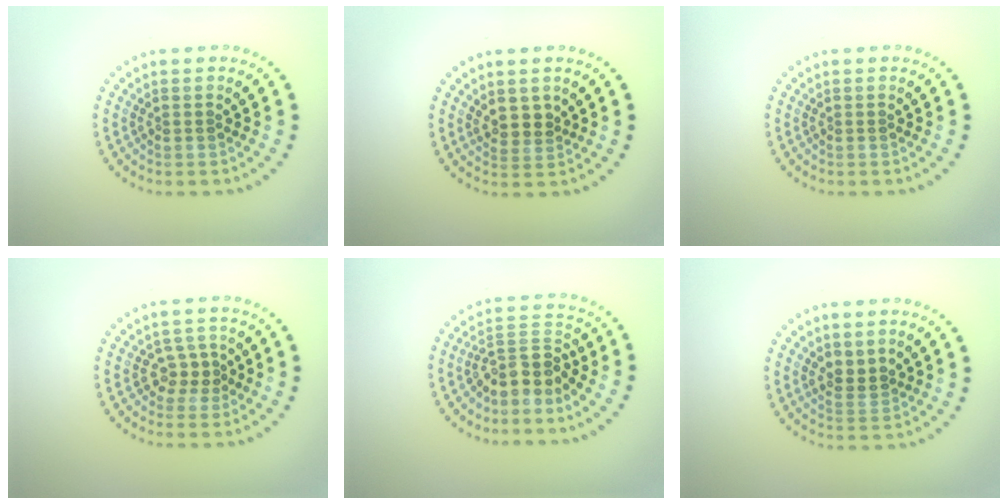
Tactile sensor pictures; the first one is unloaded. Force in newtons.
{"total": 1.8, "press": 1.5, "slide": 1.1}
{"total": 0.0}
{"total": 1.8, "press": 1.5, "slide": 1.0}
{"total": 3.3, "press": 2.5, "slide": 2.1}
{"total": 1.9, "press": 1.6, "slide": 0.9}